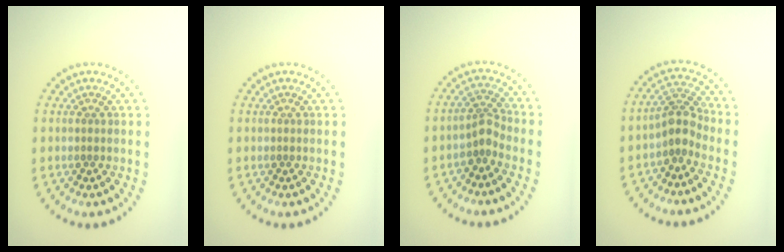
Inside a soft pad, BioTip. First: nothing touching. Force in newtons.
{"total": 0.0}
{"total": 2.0, "press": 1.3, "slide": 1.5}
{"total": 2.7, "press": 2.1, "slide": 1.8}